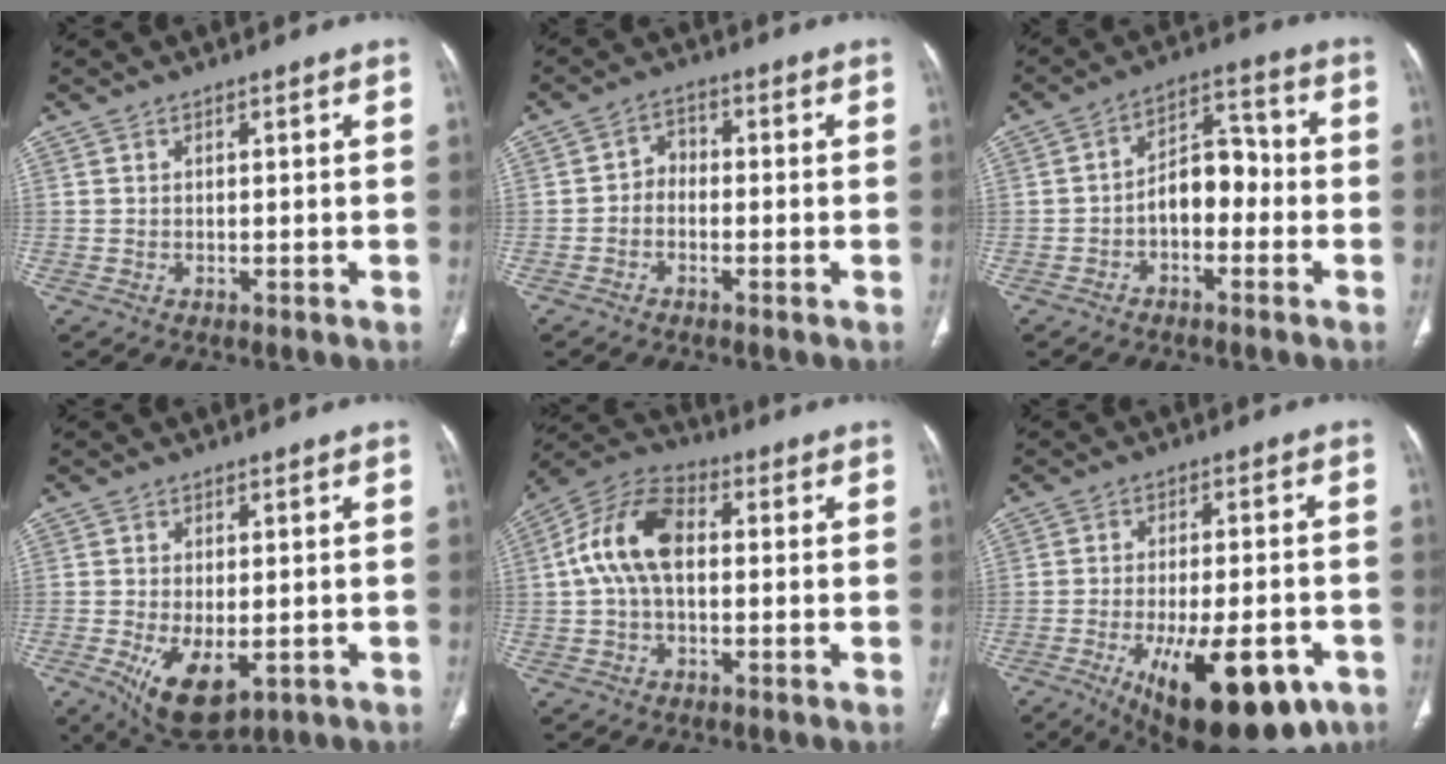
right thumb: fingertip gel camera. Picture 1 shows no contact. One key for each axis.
{"total": 3.4, "fx": -1.0, "fy": 2.7, "fz": 1.9, "tx": -0.016, "ty": 0.021, "tz": -0.029}
{"total": 8.3, "fx": -2.0, "fy": 5.3, "fz": 6.1, "tx": -0.071, "ty": 0.041, "tz": -0.045}
{"total": 10.0, "fx": -3.2, "fy": 5.1, "fz": 8.0, "tx": -0.131, "ty": -0.014, "tz": -0.036}
{"total": 12.4, "fx": 0.9, "fy": 7.5, "fz": 9.9, "tx": -0.189, "ty": 0.034, "tz": 0.006}
{"total": 20.0, "fx": -9.1, "fy": 8.0, "fz": 15.9, "tx": -0.207, "ty": 0.010, "tz": -0.119}